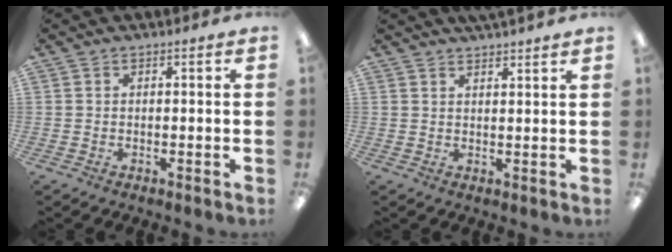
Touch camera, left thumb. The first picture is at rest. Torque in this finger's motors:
{"motor_torque": [0.82, 0.03, 0.44, -0.58, 0.02]}